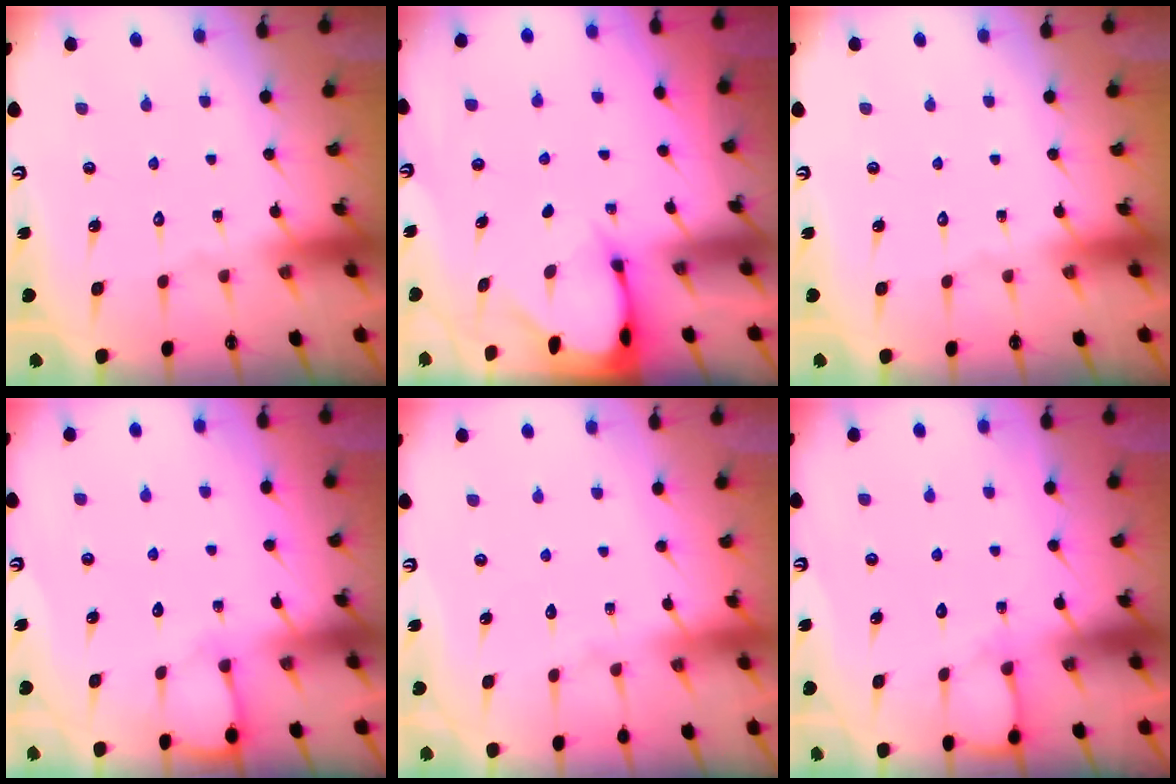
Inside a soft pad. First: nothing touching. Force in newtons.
{"total": 2.5, "press": 2.5, "slide": 0.1}
{"total": 0.0}
{"total": 4.5, "press": 4.5, "slide": 0.6}
{"total": 4.5, "press": 4.5, "slide": 0.6}
{"total": 5.2, "press": 5.1, "slide": 0.5}